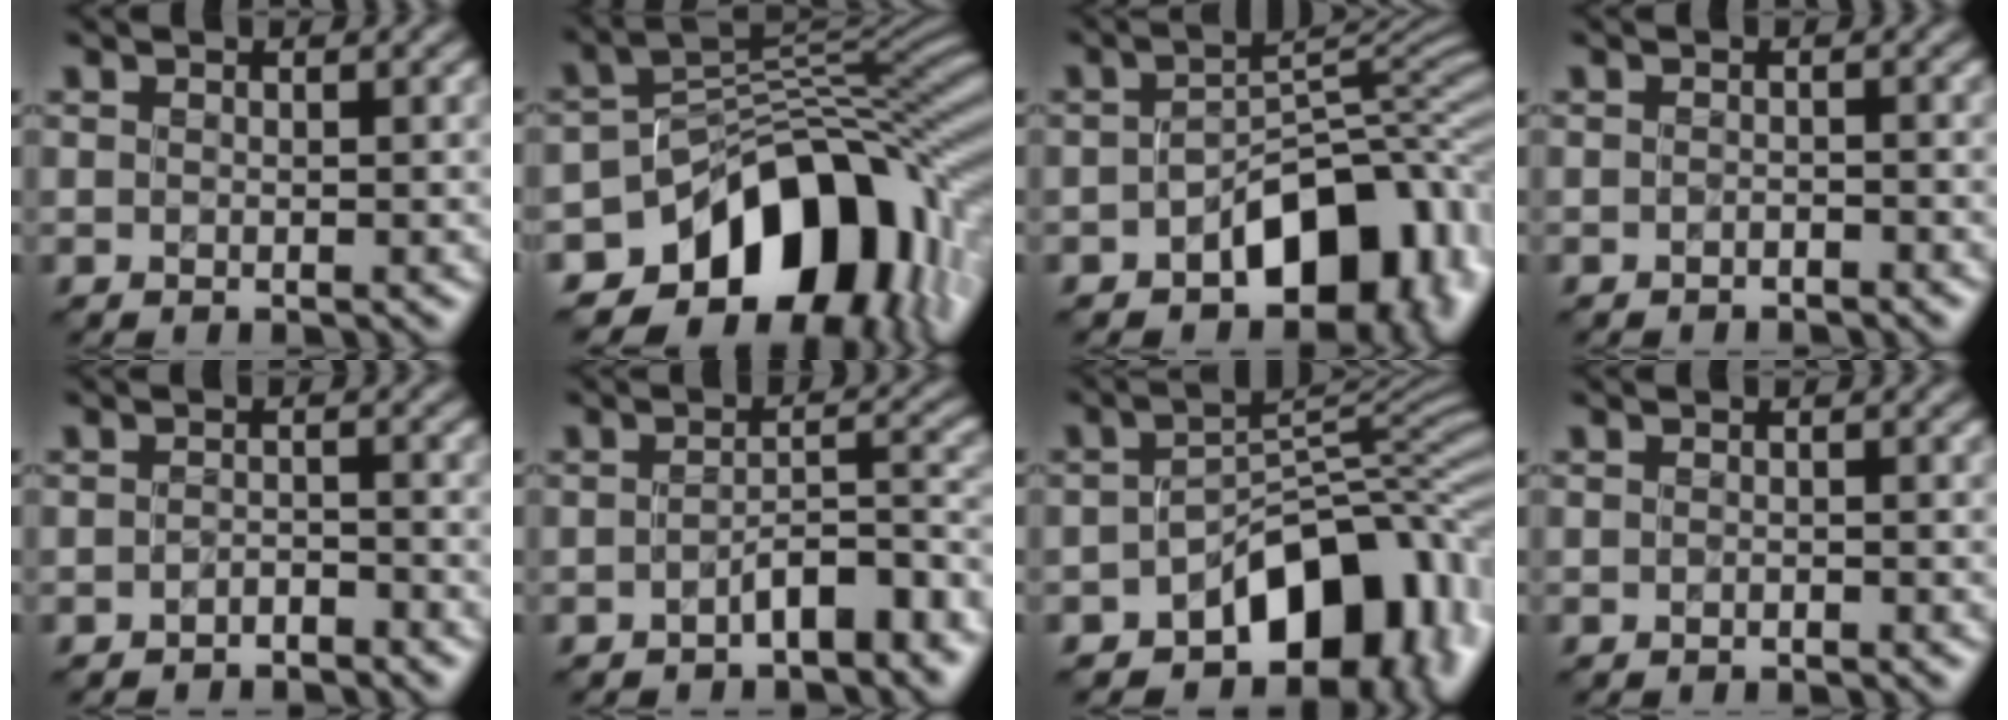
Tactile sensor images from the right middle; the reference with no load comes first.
{"total": 12.7, "force": [-5.8, 8.3, 7.6], "torque": [-0.095, 0.001, -0.103]}
{"total": 10.2, "force": [-4.0, 6.0, 7.2], "torque": [-0.086, -0.002, -0.061]}
{"total": 0.6, "force": [-0.5, 0.2, 0.2], "torque": [-0.004, 0.001, -0.008]}
{"total": 1.2, "force": [-1.1, 0.3, 0.3], "torque": [-0.006, 0.004, -0.022]}
{"total": 4.0, "force": [-2.3, 1.4, 3.0], "torque": [-0.042, 0.012, -0.037]}
{"total": 11.3, "force": [-4.9, 6.5, 7.8], "torque": [-0.093, -0.005, -0.077]}
{"total": 0.0}